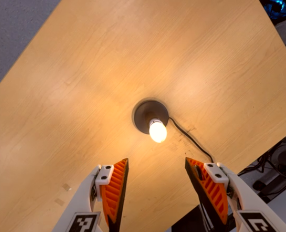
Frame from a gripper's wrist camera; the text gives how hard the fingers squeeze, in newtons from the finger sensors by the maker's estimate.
{"total": 0.0}